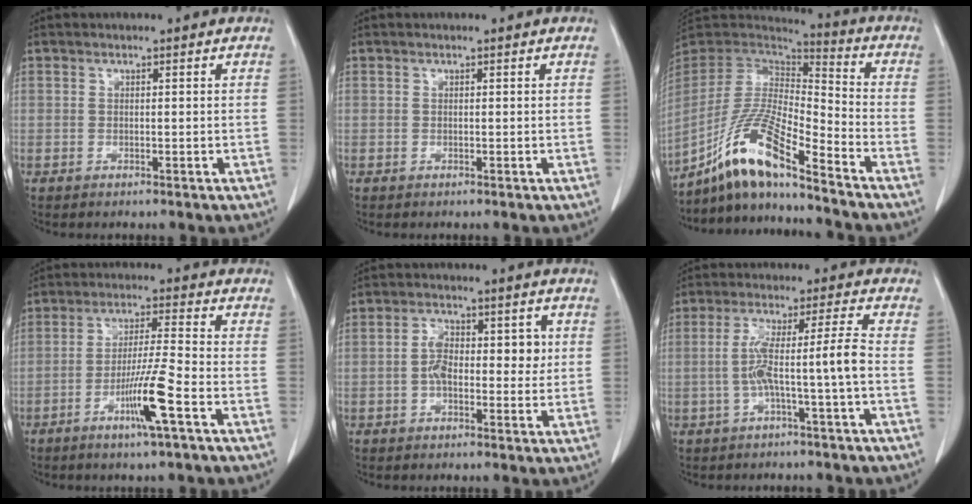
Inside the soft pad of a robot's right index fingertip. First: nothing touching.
{"total": 0.0}
{"total": 15.0, "force": [-10.8, 1.2, 10.4], "torque": [-0.206, -0.001, -0.202]}
{"total": 8.5, "force": [-3.8, -0.7, 7.5], "torque": [-0.144, -0.008, -0.071]}
{"total": 6.7, "force": [0.3, 3.5, 5.8], "torque": [-0.094, 0.024, 0.003]}
{"total": 7.3, "force": [-1.7, -1.2, 7.0], "torque": [-0.135, 0.025, -0.023]}